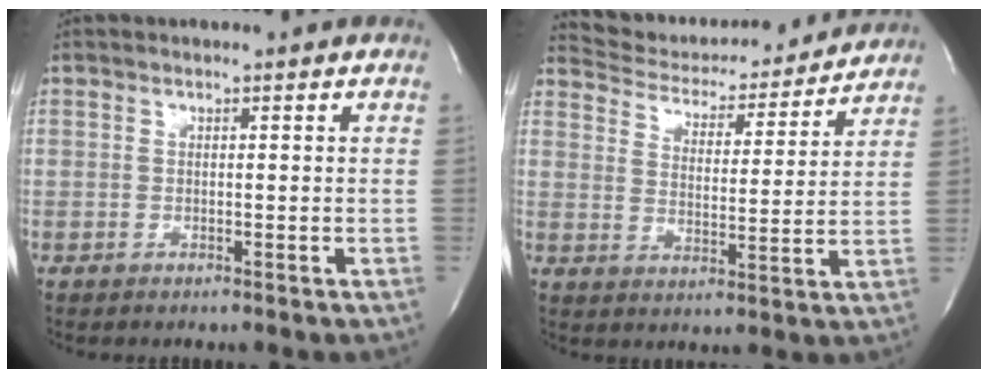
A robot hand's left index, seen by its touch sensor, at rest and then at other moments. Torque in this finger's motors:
{"motor_torque": [0.57, -0.62, -0.14, -0.07]}